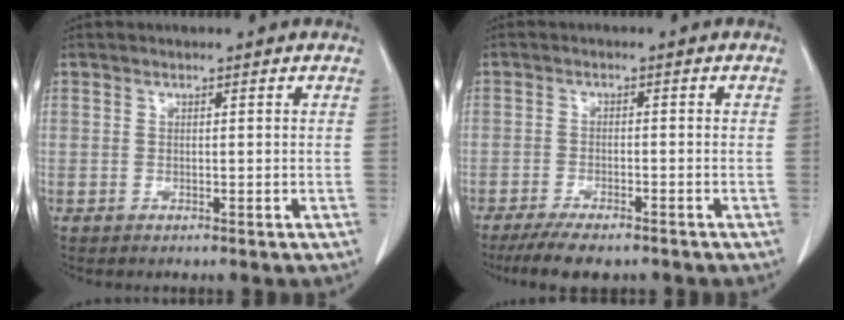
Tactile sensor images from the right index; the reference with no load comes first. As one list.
[{"total": 7.8, "force": [-6.2, 1.9, 4.3], "torque": [-0.064, -0.013, -0.097]}]